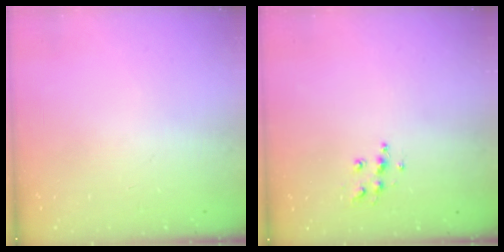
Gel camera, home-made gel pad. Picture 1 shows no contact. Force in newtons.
{"total": 6.6, "press": 6.5, "slide": 0.3}